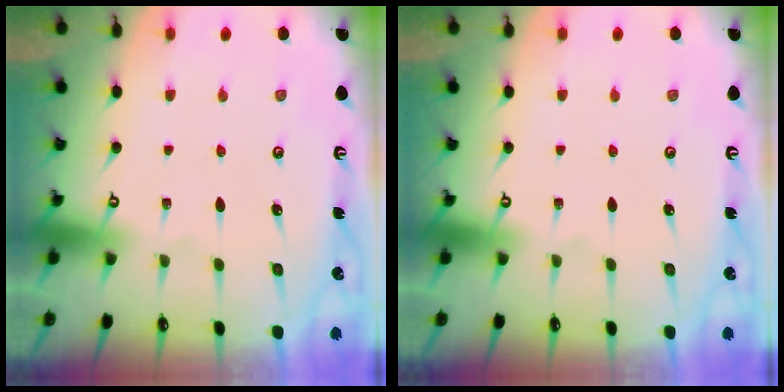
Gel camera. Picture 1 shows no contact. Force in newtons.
{"total": 0.0}